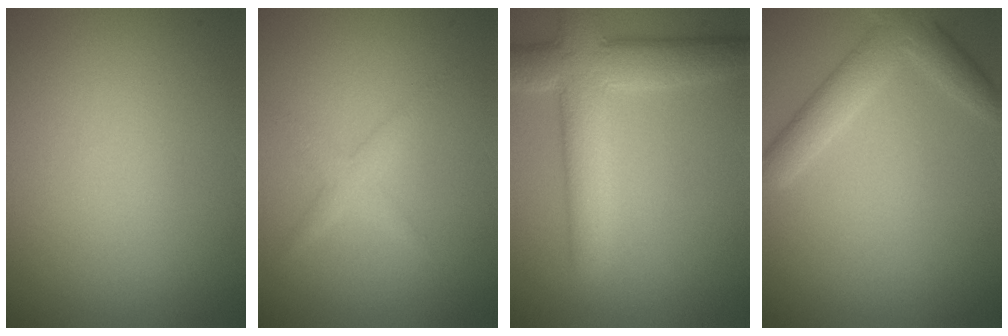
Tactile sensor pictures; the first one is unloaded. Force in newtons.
{"total": 1.6, "press": 1.6, "slide": 0.1}
{"total": 7.3, "press": 7.2, "slide": 0.8}
{"total": 3.7, "press": 3.7, "slide": 0.1}